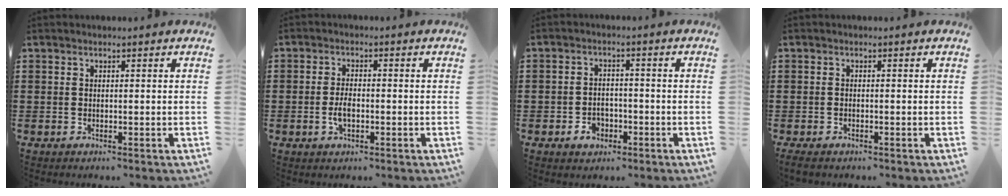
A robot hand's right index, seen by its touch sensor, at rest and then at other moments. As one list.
[{"total": 3.0, "force": [-0.7, 1.3, 2.5], "torque": [-0.055, 0.000, -0.015]}, {"total": 3.2, "force": [-1.6, 2.3, 1.5], "torque": [-0.033, 0.003, -0.032]}, {"total": 0.9, "force": [-0.7, 0.3, 0.5], "torque": [-0.018, -0.005, -0.016]}]